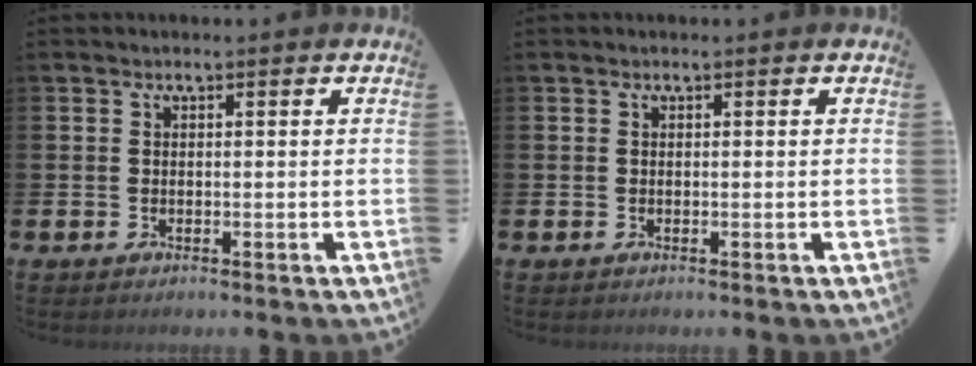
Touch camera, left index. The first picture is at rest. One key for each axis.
{"total": 0.0}